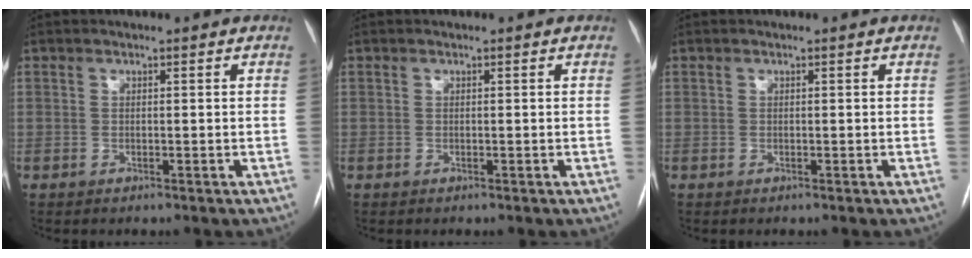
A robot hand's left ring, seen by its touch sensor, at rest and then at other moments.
{"total": 0.0}
{"total": 0.0}